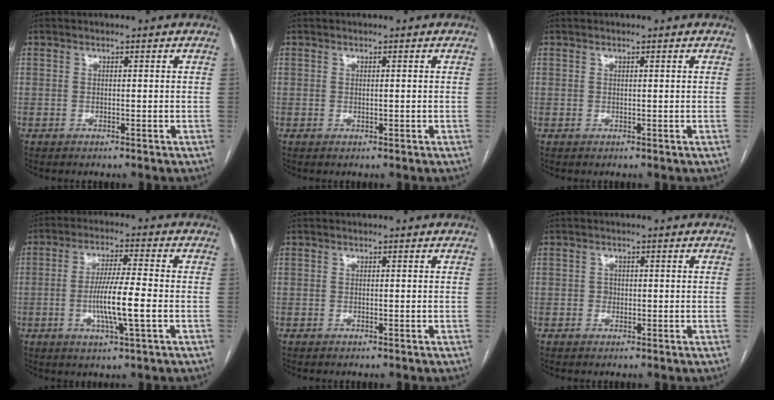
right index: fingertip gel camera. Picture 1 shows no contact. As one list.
[{"total": 0.0}, {"total": 0.0}, {"total": 8.1, "force": [-1.8, 0.0, 7.9], "torque": [-0.149, -0.004, -0.035]}, {"total": 0.0}, {"total": 0.9, "force": [-0.2, 0.9, 0.3], "torque": [-0.002, 0.003, -0.002]}]